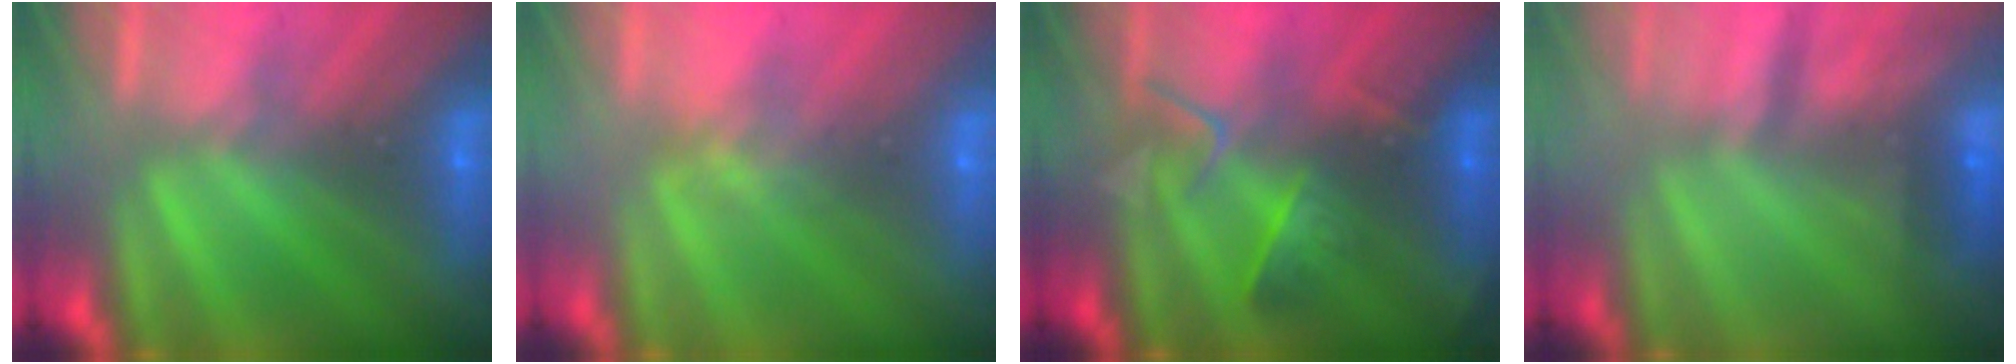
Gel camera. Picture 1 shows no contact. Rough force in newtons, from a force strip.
{"total": 4.8}
{"total": 2.6}
{"total": 2.3}